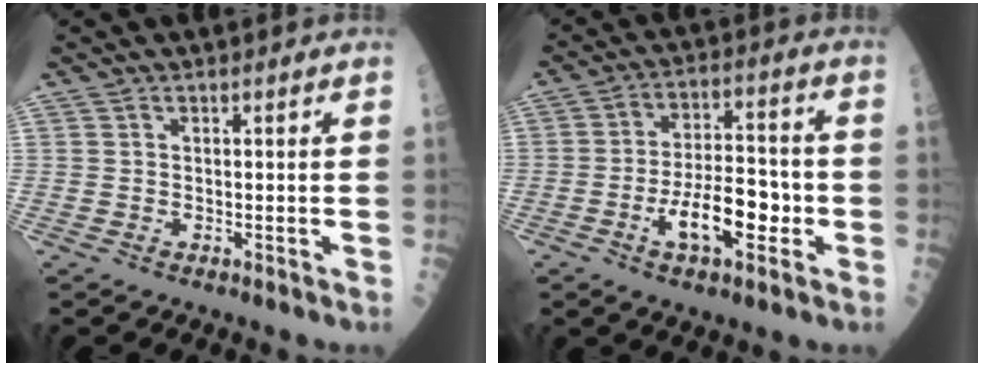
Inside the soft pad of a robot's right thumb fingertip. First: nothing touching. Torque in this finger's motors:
{"motor_torque": [0.44, 0.45, 0.92, 0.05, 0.09]}